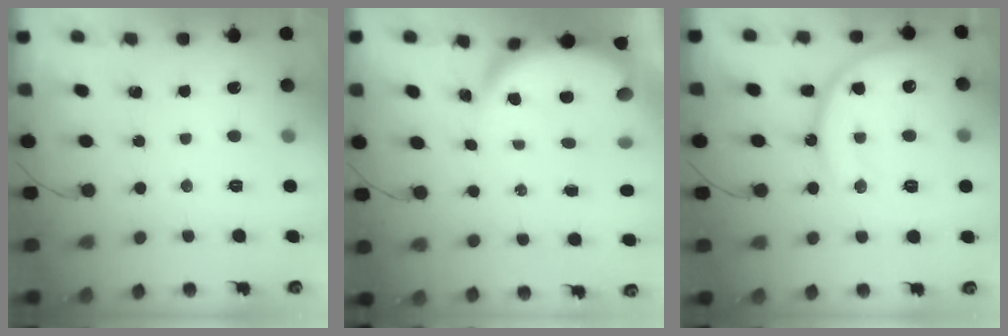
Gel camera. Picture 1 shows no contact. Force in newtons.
{"total": 5.7, "press": 5.6, "slide": 0.9}
{"total": 16.2, "press": 16.1, "slide": 1.8}